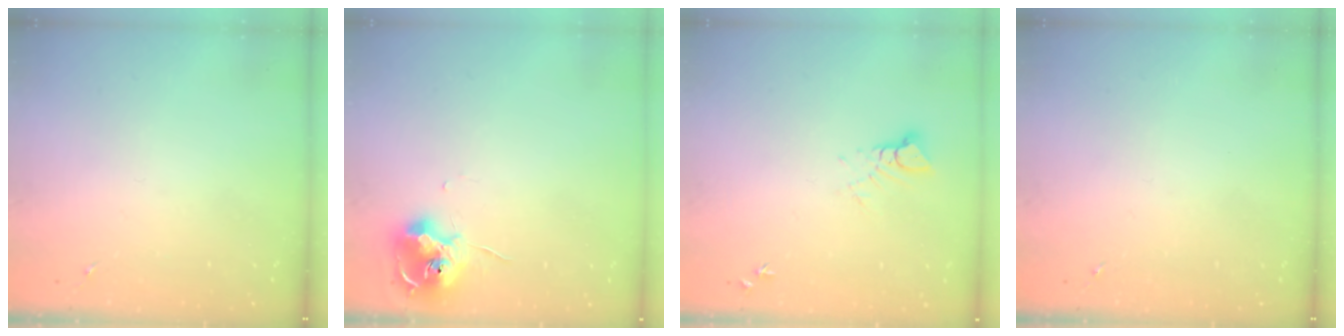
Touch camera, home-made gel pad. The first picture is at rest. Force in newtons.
{"total": 11.1, "press": 11.0, "slide": 0.6}
{"total": 4.1, "press": 4.1, "slide": 0.2}
{"total": 0.0}